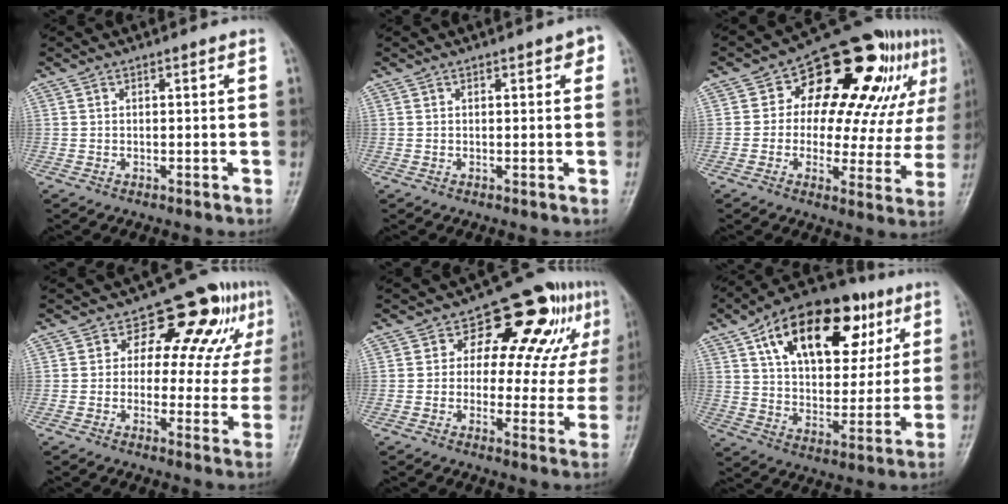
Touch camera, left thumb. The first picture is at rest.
{"total": 2.3, "force": [1.0, 1.1, 1.7], "torque": [-0.010, 0.001, 0.008]}
{"total": 22.7, "force": [8.6, 12.2, 17.1], "torque": [-0.172, 0.015, 0.117]}
{"total": 13.6, "force": [5.8, 7.9, 9.4], "torque": [-0.062, -0.001, 0.070]}
{"total": 15.8, "force": [6.6, 9.0, 11.3], "torque": [-0.082, -0.001, 0.082]}
{"total": 25.0, "force": [11.4, 13.8, 17.6], "torque": [-0.238, 0.002, 0.181]}